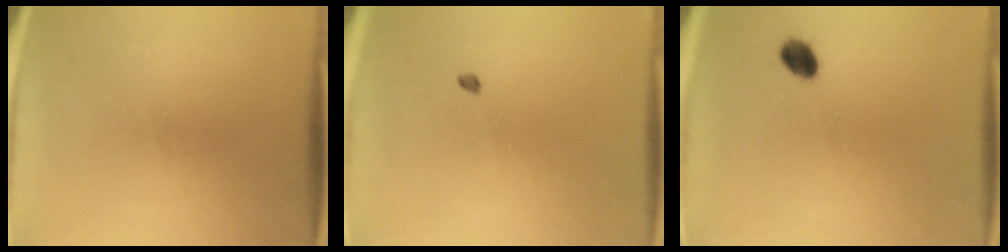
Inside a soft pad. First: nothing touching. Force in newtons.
{"total": 0.9}
{"total": 3.8}